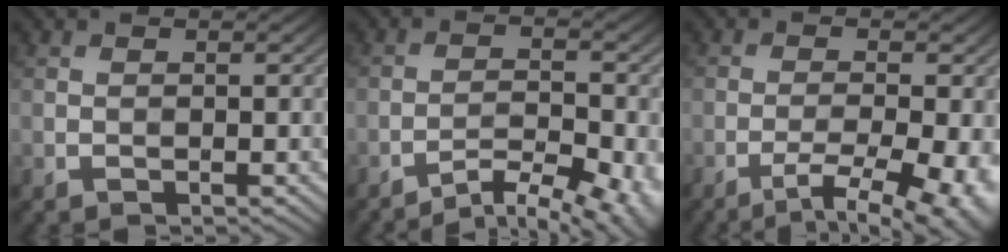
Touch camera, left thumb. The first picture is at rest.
{"total": 7.8, "force": [-5.6, 2.3, 4.9], "torque": [-0.081, -0.001, -0.083]}
{"total": 8.8, "force": [-4.7, 2.4, 7.0], "torque": [-0.115, -0.014, -0.056]}